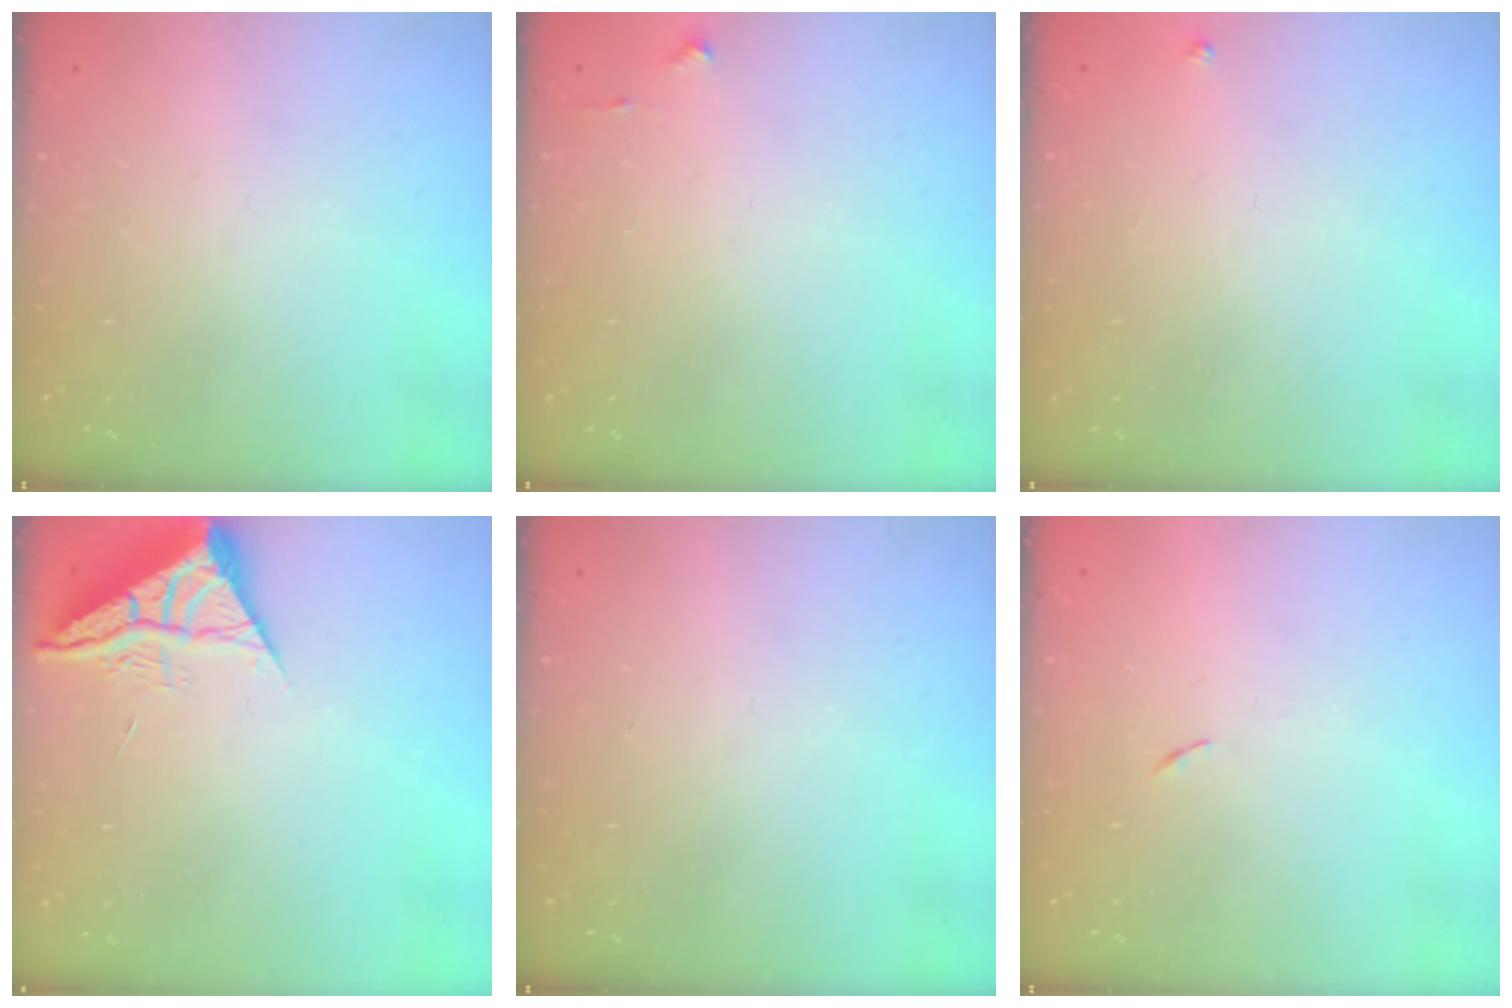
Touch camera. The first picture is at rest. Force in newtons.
{"total": 2.7, "press": 2.6, "slide": 0.4}
{"total": 2.7, "press": 2.7, "slide": 0.3}
{"total": 6.4, "press": 6.4, "slide": 0.2}
{"total": 0.0}
{"total": 3.8, "press": 3.7, "slide": 0.7}